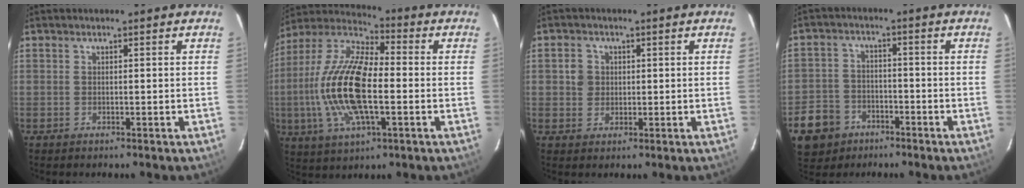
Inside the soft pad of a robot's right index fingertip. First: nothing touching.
{"total": 19.3, "force": [-2.5, 7.5, 17.6], "torque": [-0.361, 0.001, -0.055]}
{"total": 3.3, "force": [0.5, 3.2, 0.7], "torque": [-0.005, 0.015, 0.008]}
{"total": 9.8, "force": [-5.2, 7.8, 2.8], "torque": [-0.090, 0.018, -0.079]}